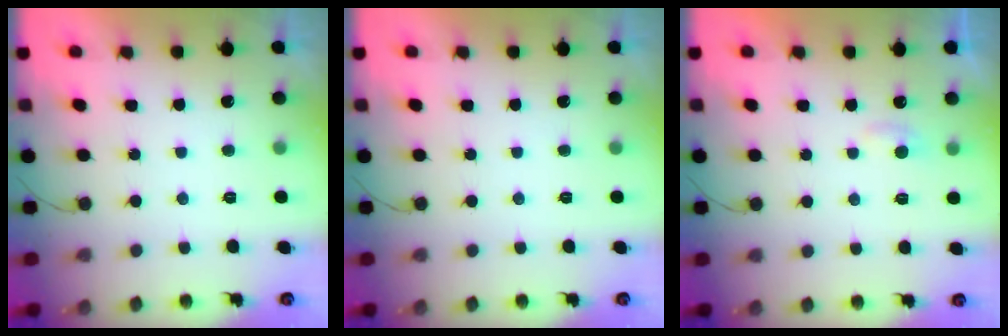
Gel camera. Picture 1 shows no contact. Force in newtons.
{"total": 0.0}
{"total": 3.4, "press": 3.3, "slide": 0.4}